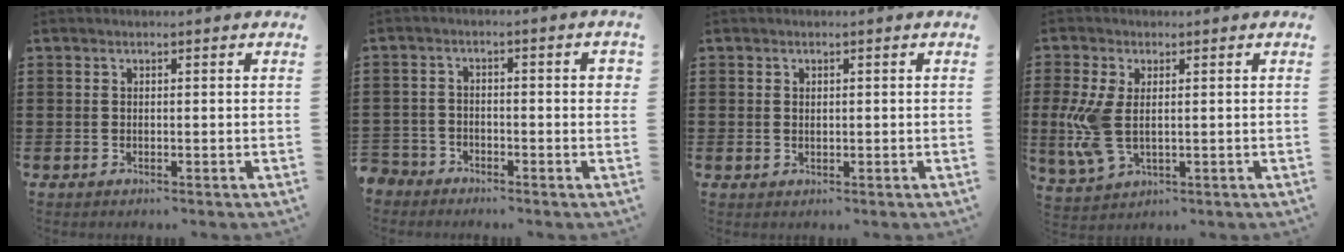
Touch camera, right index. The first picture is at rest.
{"total": 3.0, "force": [-2.7, 1.2, 0.6], "torque": [-0.021, 0.001, -0.061]}
{"total": 0.8, "force": [0.6, 0.6, 0.1], "torque": [-0.003, 0.005, 0.011]}
{"total": 7.5, "force": [0.3, 4.0, 6.3], "torque": [-0.150, -0.004, 0.003]}